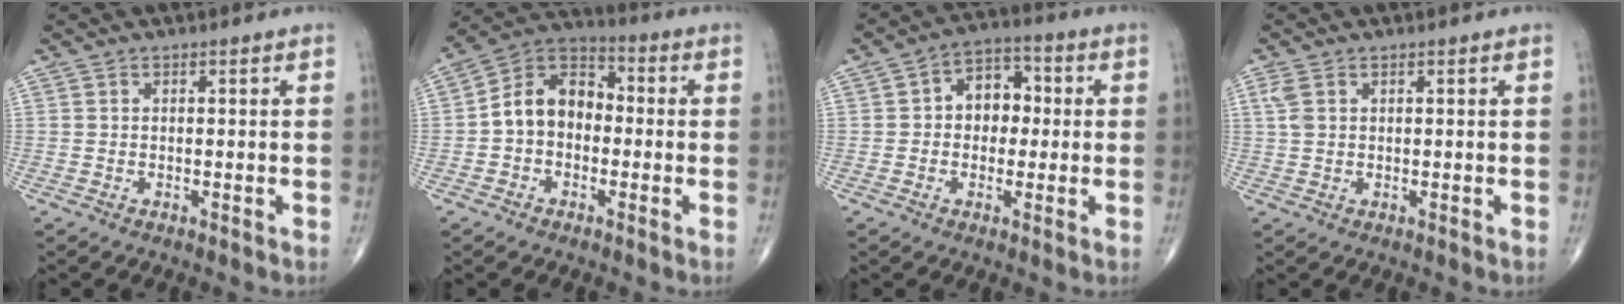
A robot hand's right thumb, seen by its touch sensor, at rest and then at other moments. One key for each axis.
{"total": 10.7, "fx": -1.0, "fy": 7.9, "fz": 7.1, "tx": -0.097, "ty": 0.038, "tz": -0.035}
{"total": 8.3, "fx": 0.6, "fy": 6.1, "fz": 5.5, "tx": -0.047, "ty": 0.023, "tz": -0.001}
{"total": 2.5, "fx": 1.0, "fy": 1.5, "fz": 1.7, "tx": -0.050, "ty": 0.007, "tz": 0.025}